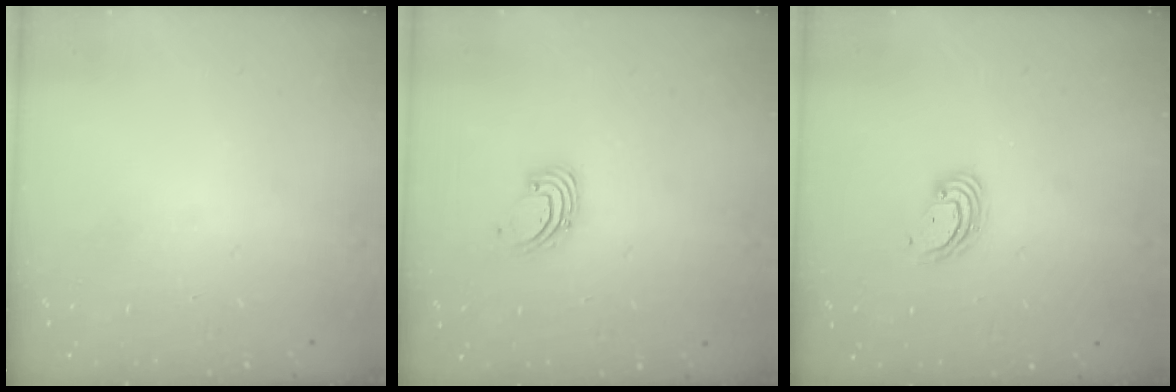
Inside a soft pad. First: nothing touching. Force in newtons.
{"total": 2.3, "press": 2.3, "slide": 0.2}
{"total": 3.8, "press": 3.8, "slide": 0.1}